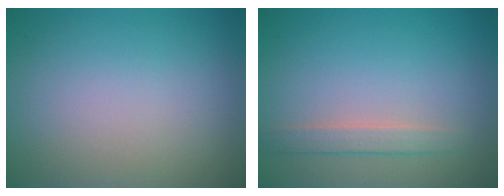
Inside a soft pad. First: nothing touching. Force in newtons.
{"total": 1.7, "press": 1.7, "slide": 0.0}